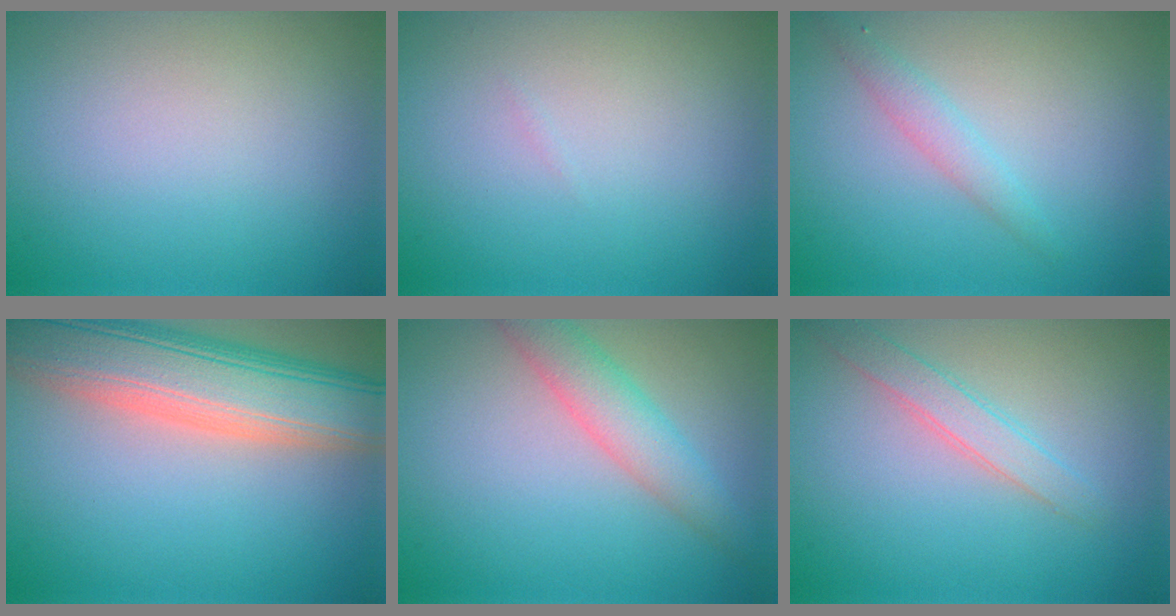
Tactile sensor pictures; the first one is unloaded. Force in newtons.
{"total": 0.0}
{"total": 1.7, "press": 1.7, "slide": 0.0}
{"total": 10.4, "press": 10.4, "slide": 0.6}
{"total": 3.7, "press": 3.7, "slide": 0.1}
{"total": 2.2, "press": 2.2, "slide": 0.1}